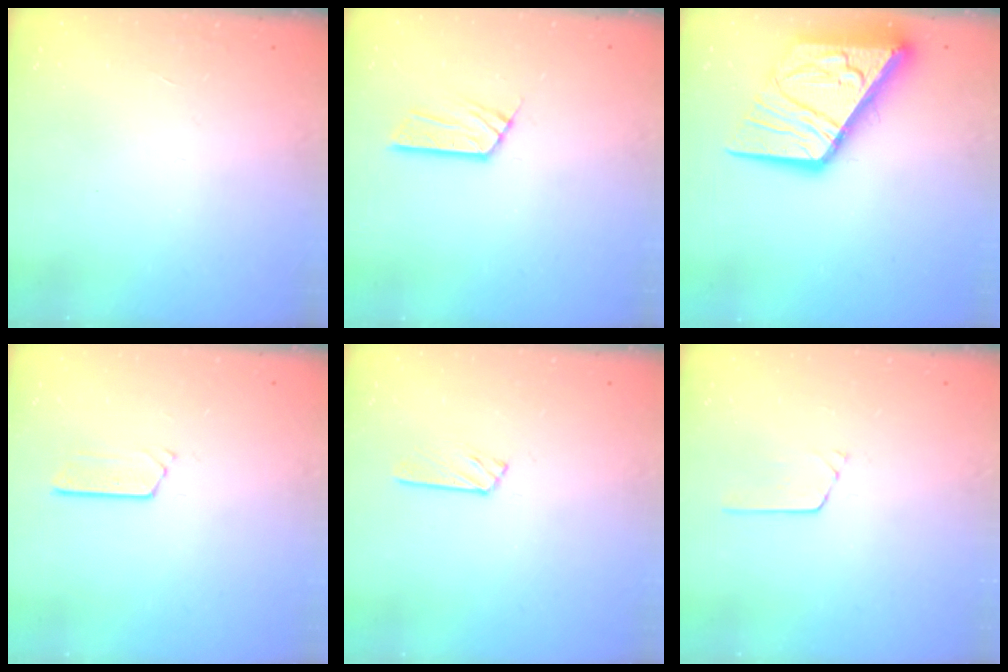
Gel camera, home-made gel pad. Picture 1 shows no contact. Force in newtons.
{"total": 7.1, "press": 7.1, "slide": 0.5}
{"total": 17.9, "press": 17.8, "slide": 1.8}
{"total": 2.5, "press": 2.5, "slide": 0.2}
{"total": 2.9, "press": 2.9, "slide": 0.3}
{"total": 4.3, "press": 4.3, "slide": 0.3}